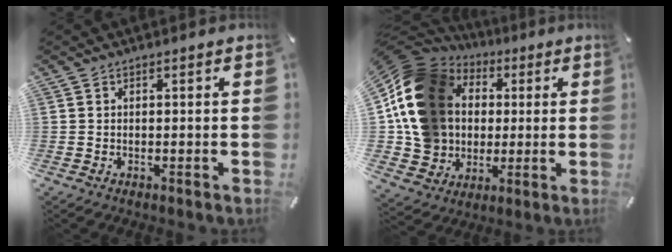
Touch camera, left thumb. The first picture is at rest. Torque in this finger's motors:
{"motor_torque": [2.04, 2.05, 2.69, -0.08, 0.63]}